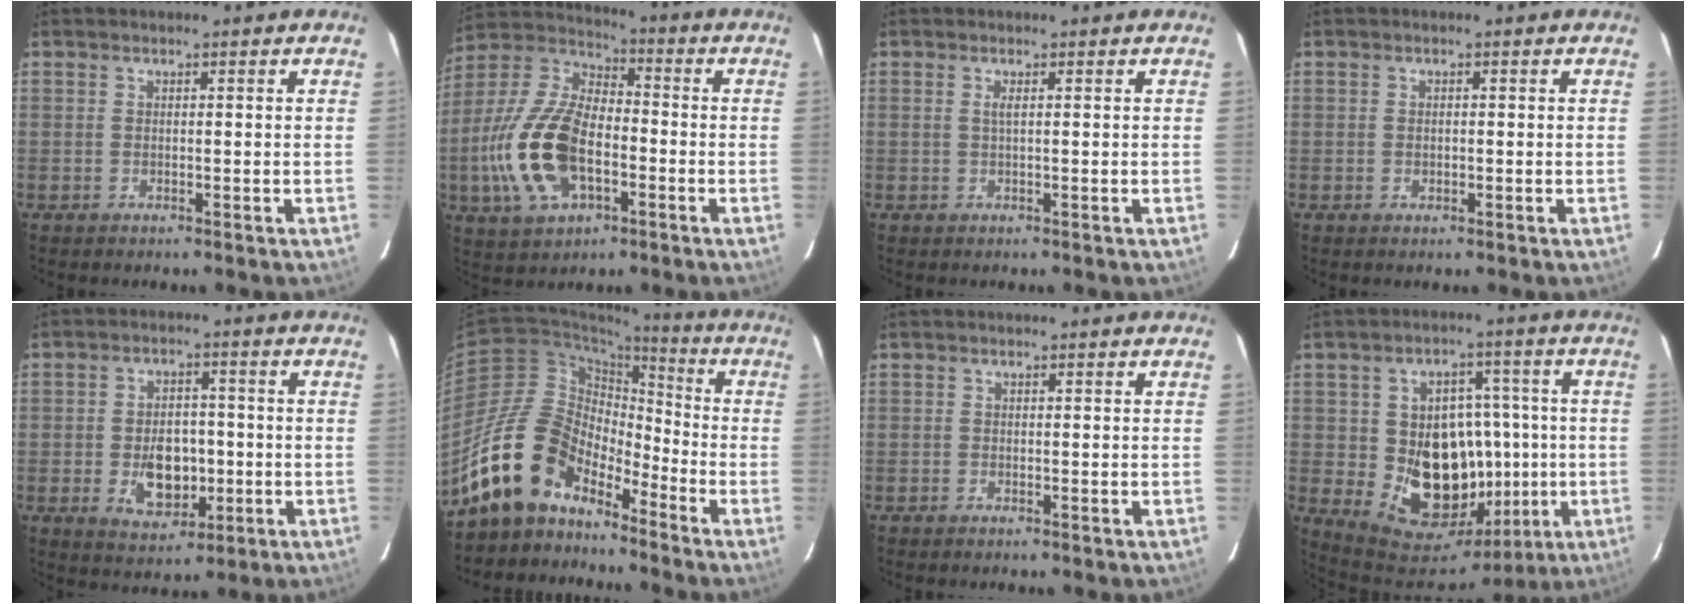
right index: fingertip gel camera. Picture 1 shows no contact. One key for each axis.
{"total": 18.3, "fx": -5.0, "fy": 9.7, "fz": 14.7, "tx": -0.329, "ty": -0.002, "tz": -0.091}
{"total": 0.9, "fx": 0.3, "fy": -0.2, "fz": 0.8, "tx": -0.014, "ty": 0.002, "tz": 0.005}
{"total": 0.9, "fx": -0.1, "fy": 0.8, "fz": 0.3, "tx": -0.003, "ty": 0.001, "tz": -0.002}
{"total": 8.8, "fx": -2.0, "fy": 5.9, "fz": 6.2, "tx": -0.116, "ty": 0.007, "tz": -0.018}
{"total": 14.7, "fx": -11.0, "fy": 7.6, "fz": 6.1, "tx": -0.114, "ty": 0.020, "tz": -0.208}
{"total": 0.0}
{"total": 17.9, "fx": -1.2, "fy": 15.1, "fz": 9.4, "tx": -0.182, "ty": 0.027, "tz": 0.011}